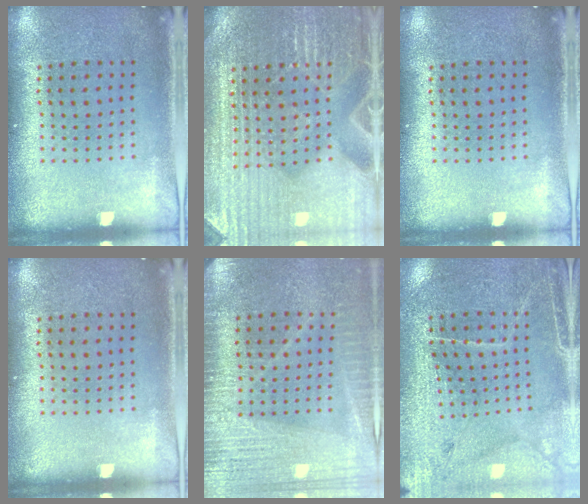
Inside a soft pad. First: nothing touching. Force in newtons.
{"total": 4.6, "press": 4.4, "slide": 1.4}
{"total": 0.0}
{"total": 0.0}
{"total": 3.6, "press": 3.2, "slide": 1.6}
{"total": 3.1, "press": 3.0, "slide": 0.7}